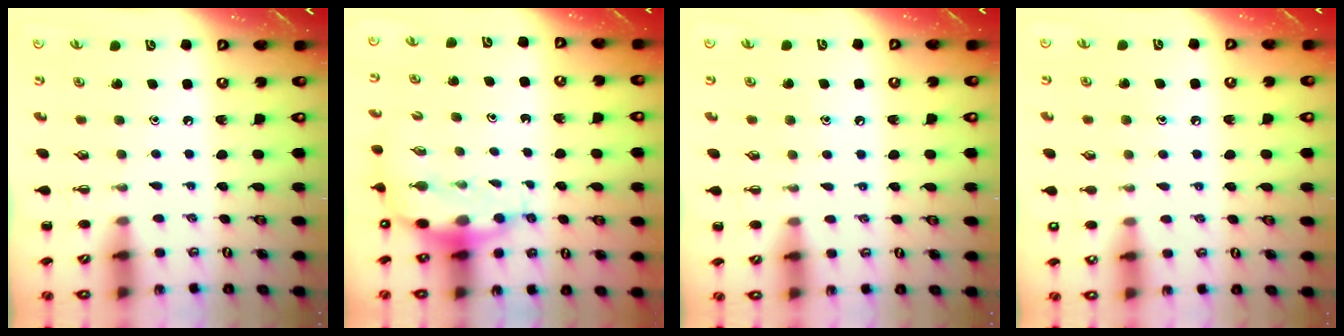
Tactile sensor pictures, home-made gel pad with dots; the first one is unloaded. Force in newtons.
{"total": 7.1, "press": 6.9, "slide": 1.7}
{"total": 6.8, "press": 6.6, "slide": 1.7}
{"total": 6.0, "press": 5.8, "slide": 1.4}